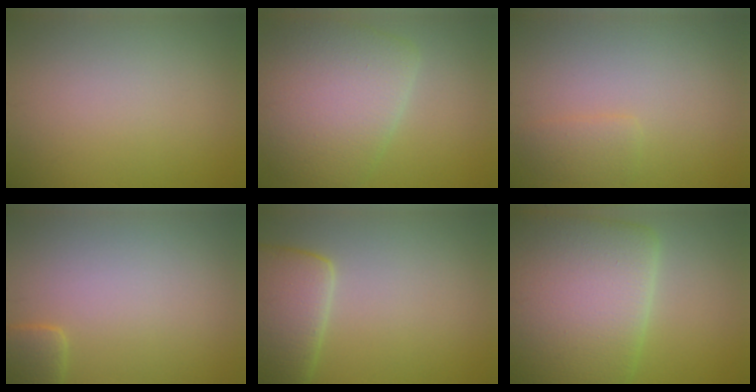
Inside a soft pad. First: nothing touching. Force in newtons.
{"total": 7.7, "press": 7.7, "slide": 0.8}
{"total": 1.5, "press": 1.5, "slide": 0.1}
{"total": 2.0, "press": 2.0, "slide": 0.3}
{"total": 6.4, "press": 6.4, "slide": 0.5}
{"total": 14.6, "press": 14.6, "slide": 0.3}